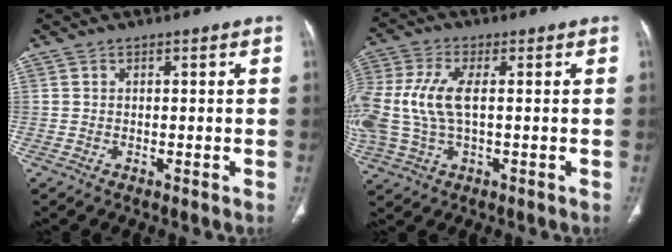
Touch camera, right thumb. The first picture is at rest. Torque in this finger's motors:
{"motor_torque": [2.47, 2.54, 1.39, -0.24, 0.40]}